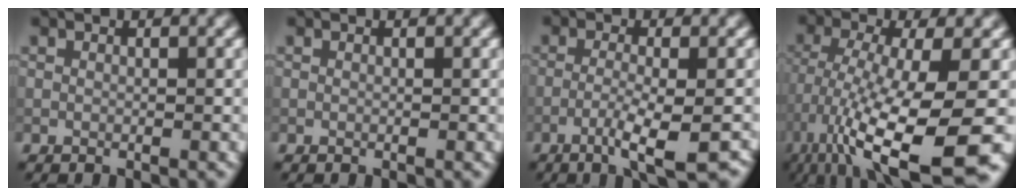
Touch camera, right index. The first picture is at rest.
{"total": 0.0}
{"total": 5.1, "force": [-2.6, 0.9, 4.3], "torque": [-0.073, -0.001, -0.048]}
{"total": 13.9, "force": [-6.5, 3.5, 11.8], "torque": [-0.227, -0.022, -0.104]}